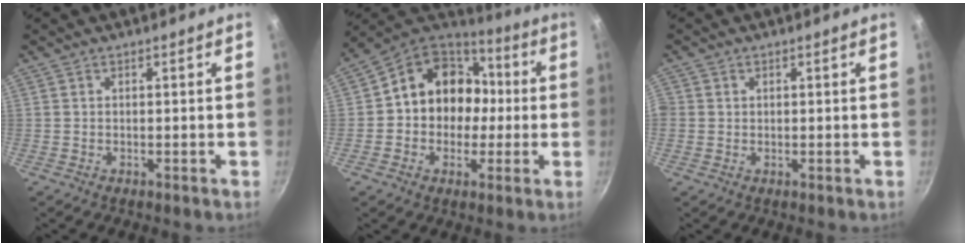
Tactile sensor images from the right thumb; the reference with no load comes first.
{"total": 15.8, "force": [0.1, 13.6, 8.0], "torque": [-0.086, 0.048, -0.009]}
{"total": 1.2, "force": [0.2, 1.2, 0.3], "torque": [0.003, 0.002, 0.000]}